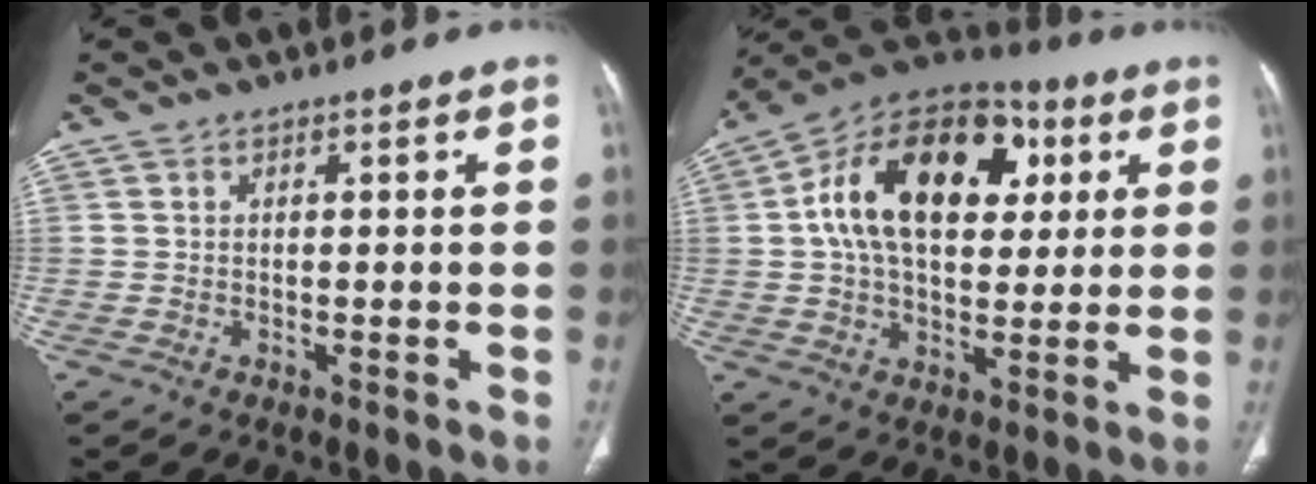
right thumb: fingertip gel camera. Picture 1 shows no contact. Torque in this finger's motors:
{"motor_torque": [1.63, 3.38, 1.11, -0.41, 0.49]}